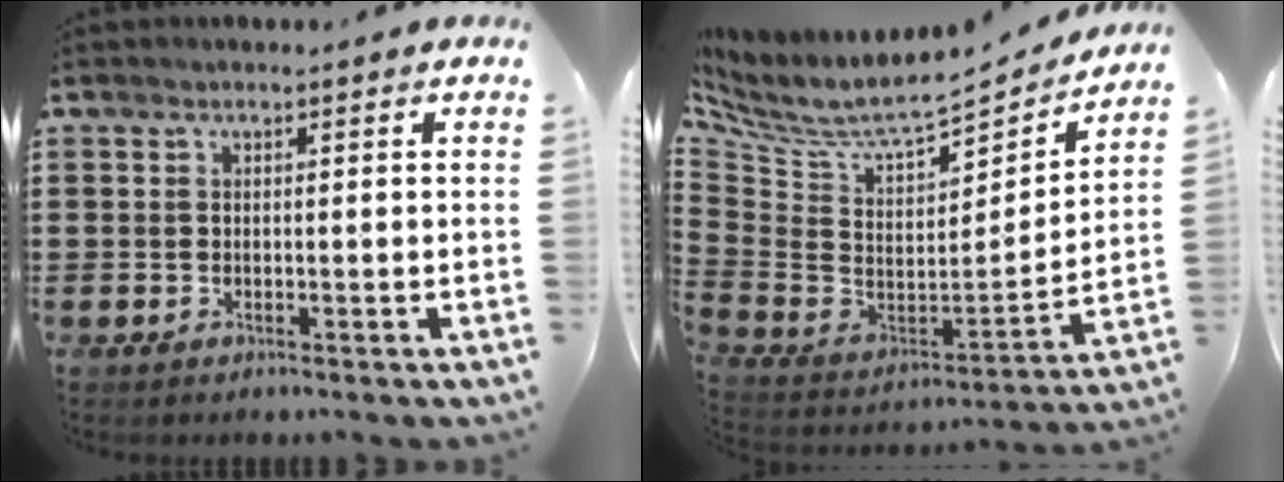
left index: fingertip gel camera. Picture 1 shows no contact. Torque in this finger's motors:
{"motor_torque": [2.14, 0.00, 0.89, 0.21]}